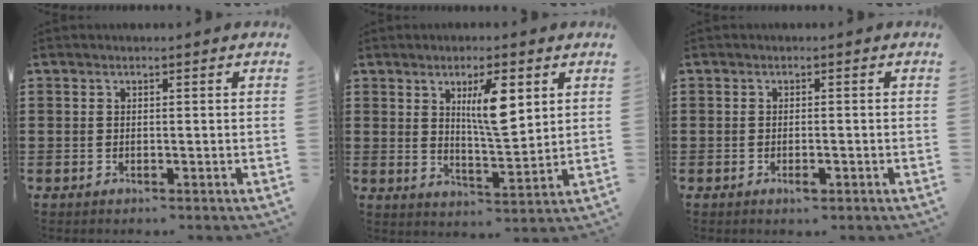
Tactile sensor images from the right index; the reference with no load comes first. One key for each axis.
{"total": 7.6, "fx": 3.1, "fy": 2.0, "fz": 6.6, "tx": -0.112, "ty": -0.003, "tz": 0.047}
{"total": 1.4, "fx": -0.7, "fy": 0.4, "fz": 1.1, "tx": -0.022, "ty": -0.002, "tz": -0.012}